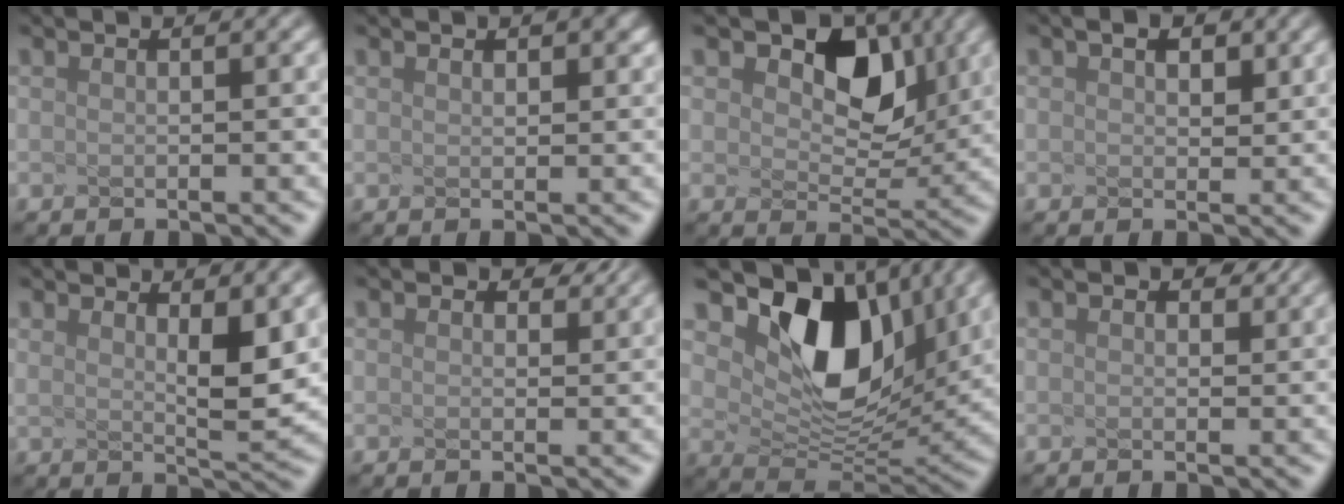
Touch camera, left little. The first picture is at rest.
{"total": 1.0, "force": [0.6, 0.3, 0.7], "torque": [-0.008, 0.001, 0.020]}
{"total": 2.9, "force": [0.7, 2.1, 1.8], "torque": [-0.063, -0.024, 0.043]}
{"total": 0.9, "force": [-0.4, -0.6, -0.5], "torque": [-0.018, -0.016, 0.036]}
{"total": 2.3, "force": [0.6, -0.3, 2.2], "torque": [-0.058, -0.023, 0.052]}
{"total": 1.3, "force": [1.3, 0.0, 0.1], "torque": [-0.018, -0.002, 0.027]}
{"total": 7.3, "force": [2.4, 4.8, 5.0], "torque": [-0.115, -0.030, 0.086]}
{"total": 0.6, "force": [0.6, -0.1, 0.0], "torque": [-0.014, -0.009, 0.023]}